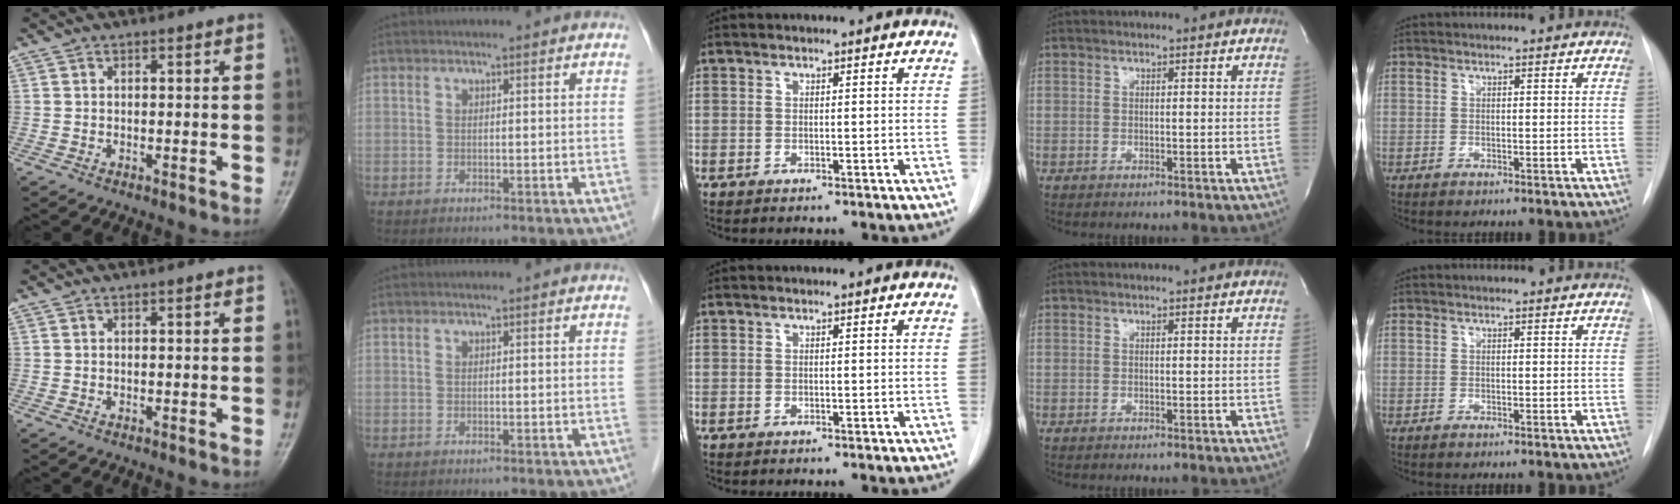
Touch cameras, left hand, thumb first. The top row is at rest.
{}